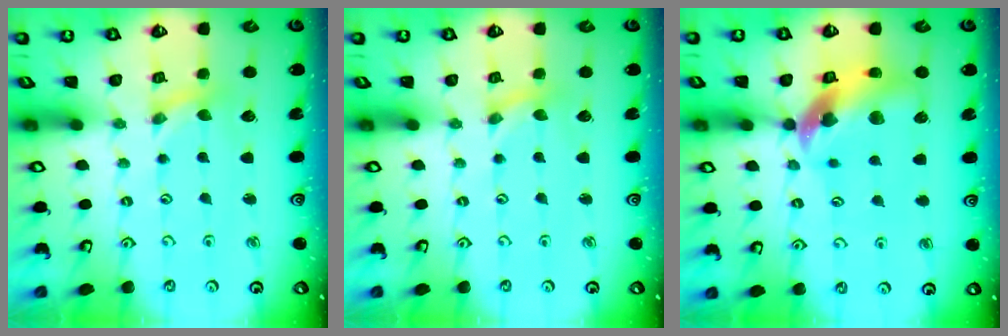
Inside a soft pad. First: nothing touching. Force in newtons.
{"total": 0.0}
{"total": 14.5, "press": 14.4, "slide": 2.0}